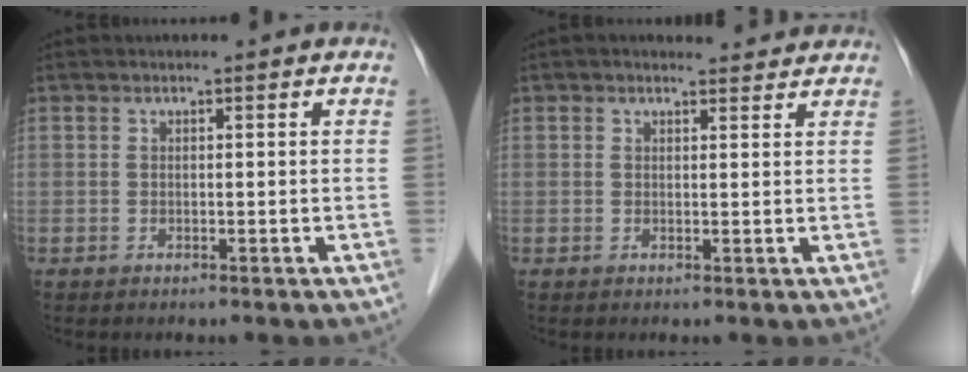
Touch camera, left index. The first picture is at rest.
{"total": 2.8, "force": [2.7, 0.9, 0.3], "torque": [-0.006, 0.007, 0.026]}